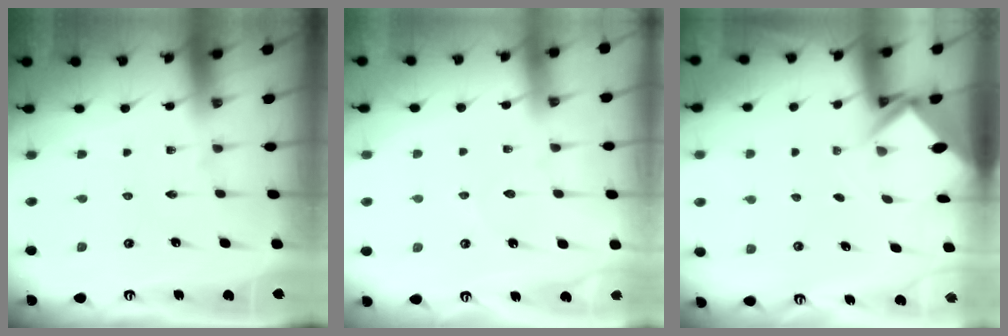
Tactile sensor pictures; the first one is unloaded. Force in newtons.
{"total": 3.0, "press": 3.0, "slide": 0.5}
{"total": 2.6, "press": 2.6, "slide": 0.1}